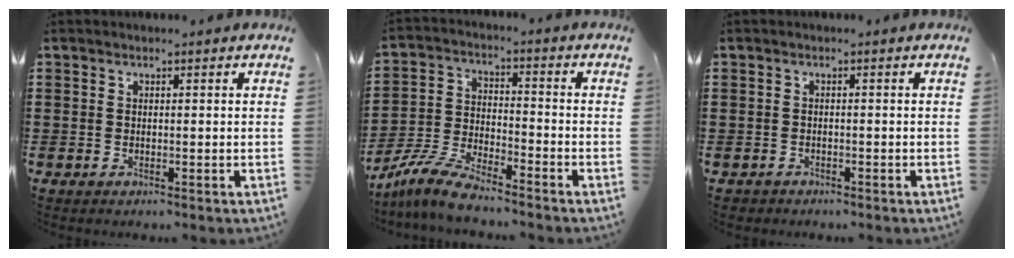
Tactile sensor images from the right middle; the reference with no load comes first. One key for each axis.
{"total": 7.5, "fx": -6.9, "fy": 0.7, "fz": 3.0, "tx": -0.076, "ty": 0.000, "tz": -0.136}
{"total": 0.8, "fx": -0.8, "fy": 0.3, "fz": -0.1, "tx": -0.001, "ty": 0.001, "tz": -0.018}